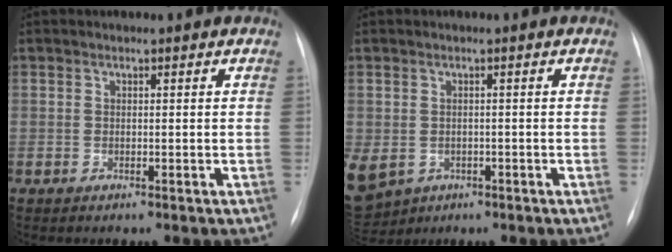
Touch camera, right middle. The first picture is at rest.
{"total": 18.0, "force": [-7.3, 14.6, 7.7], "torque": [-0.259, -0.015, -0.097]}